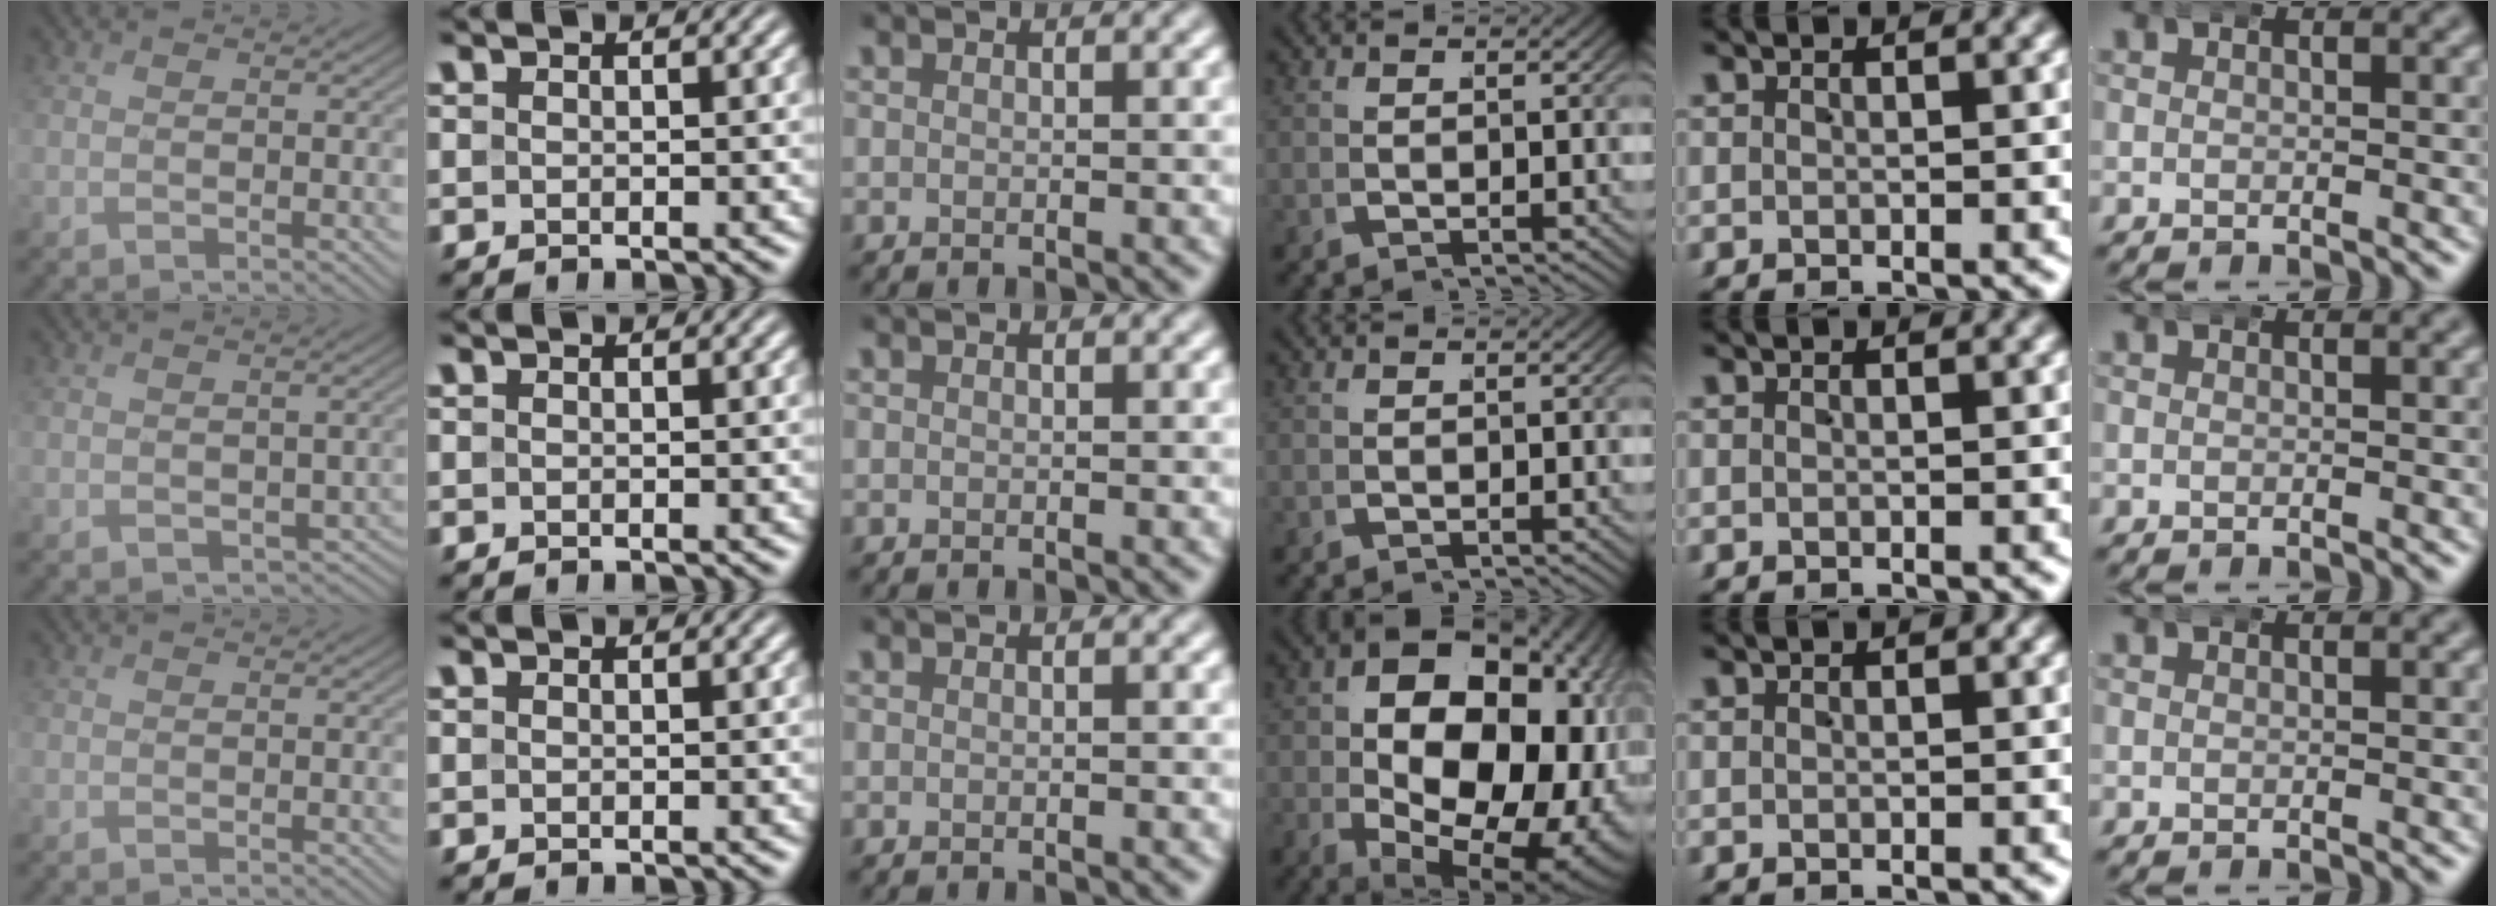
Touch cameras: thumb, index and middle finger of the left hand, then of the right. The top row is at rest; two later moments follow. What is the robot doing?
{"motion": "wrap", "object": "arm wrap"}